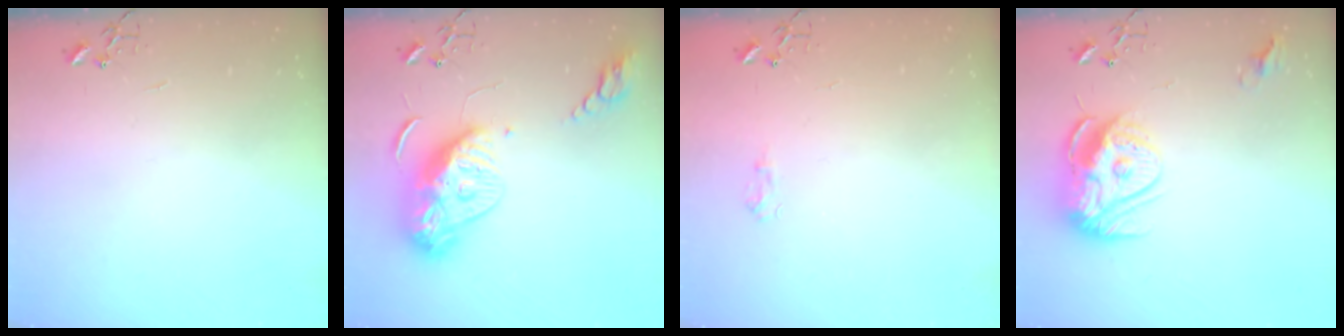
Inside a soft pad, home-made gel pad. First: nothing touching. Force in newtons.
{"total": 14.4, "press": 14.4, "slide": 1.3}
{"total": 5.7, "press": 5.7, "slide": 0.6}
{"total": 15.6, "press": 15.6, "slide": 1.3}